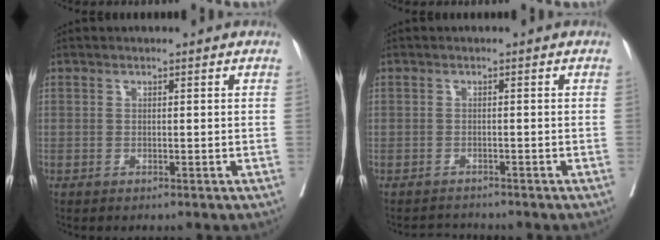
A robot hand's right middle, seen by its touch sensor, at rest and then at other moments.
{"total": 1.7, "force": [-1.6, 0.1, -0.6], "torque": [0.009, -0.010, -0.025]}